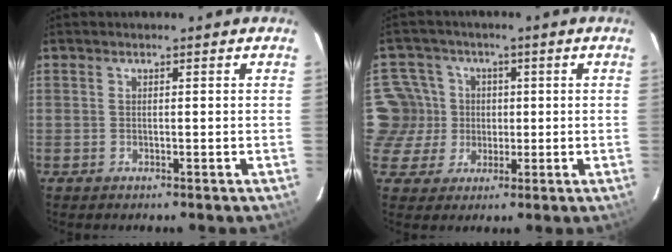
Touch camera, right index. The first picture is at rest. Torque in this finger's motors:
{"motor_torque": [-0.14, 0.10, -0.07, -0.03]}